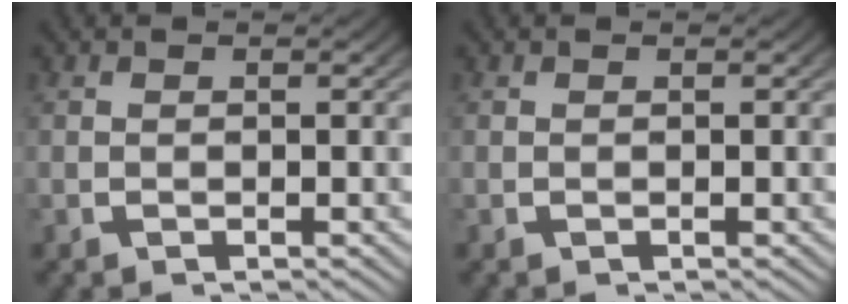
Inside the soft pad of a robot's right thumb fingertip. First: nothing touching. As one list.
[{"total": 0.0}]